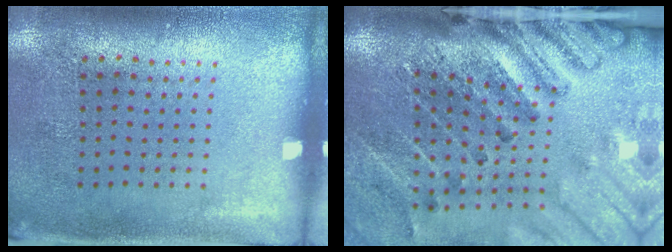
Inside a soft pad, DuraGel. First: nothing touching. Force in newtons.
{"total": 3.3, "press": 2.7, "slide": 1.8}